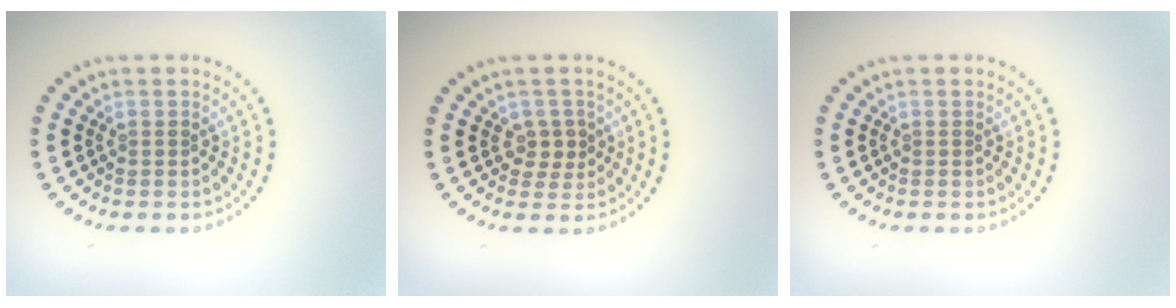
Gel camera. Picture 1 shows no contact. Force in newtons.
{"total": 1.7, "press": 1.5, "slide": 0.8}
{"total": 0.0}